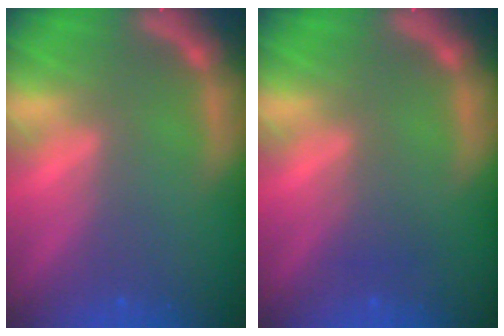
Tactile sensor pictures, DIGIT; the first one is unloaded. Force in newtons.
{"total": 1.5}